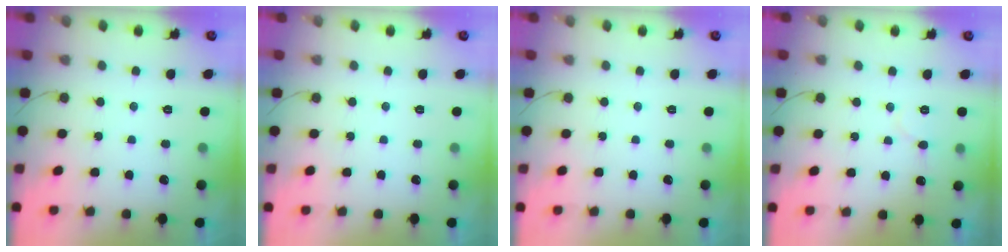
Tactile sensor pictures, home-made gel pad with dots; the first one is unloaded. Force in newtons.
{"total": 0.0}
{"total": 0.0}
{"total": 5.0, "press": 5.0, "slide": 0.5}